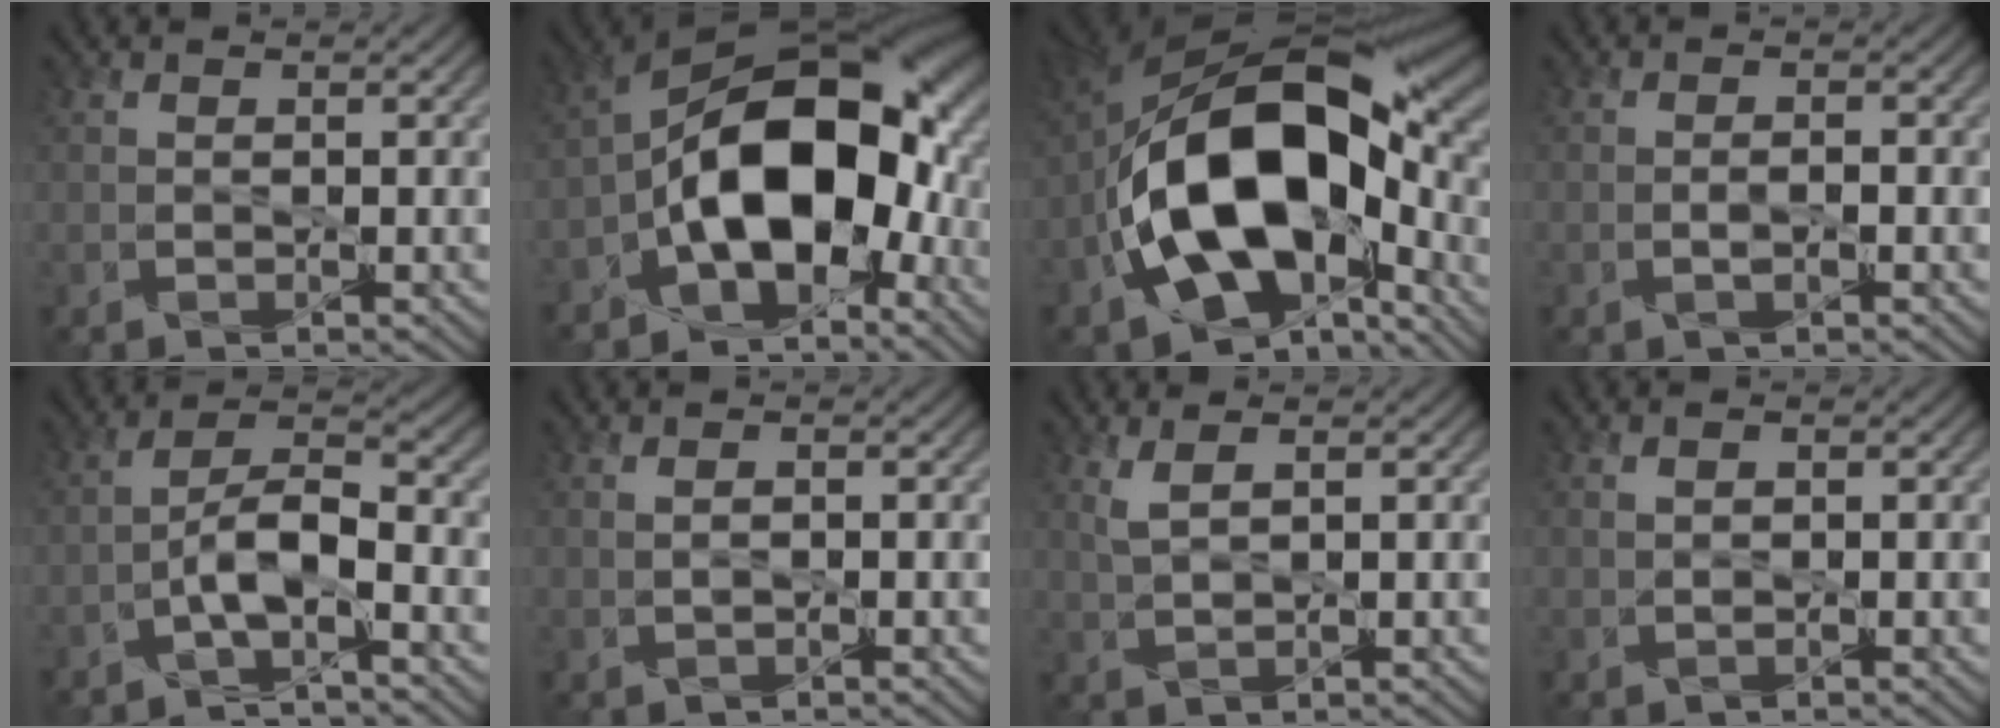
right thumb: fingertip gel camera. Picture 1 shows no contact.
{"total": 16.4, "force": [-3.7, 9.3, 13.0], "torque": [-0.191, 0.011, -0.072]}
{"total": 18.0, "force": [-3.3, 10.2, 14.5], "torque": [-0.269, -0.005, -0.048]}
{"total": 1.5, "force": [-0.7, 0.2, 1.3], "torque": [-0.008, 0.003, -0.010]}
{"total": 4.3, "force": [-2.5, 0.7, 3.4], "torque": [-0.058, 0.020, -0.051]}
{"total": 1.2, "force": [0.2, 0.6, 1.0], "torque": [-0.010, 0.005, 0.003]}
{"total": 3.3, "force": [1.4, 1.1, 2.7], "torque": [-0.067, 0.005, 0.031]}
{"total": 1.4, "force": [0.4, 0.8, 1.1], "torque": [-0.016, 0.008, 0.003]}